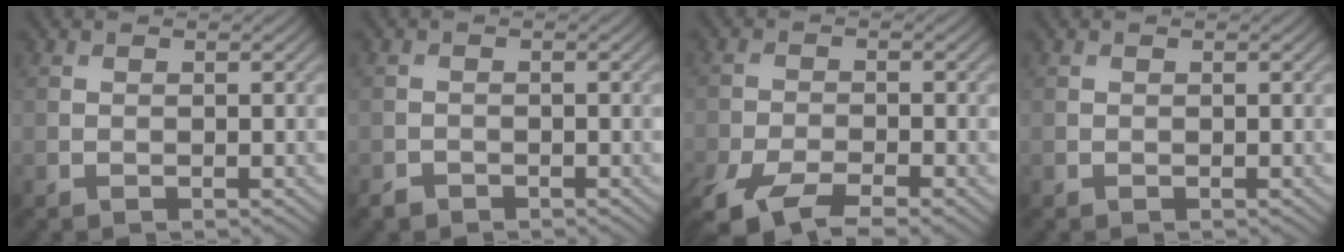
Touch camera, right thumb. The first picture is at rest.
{"total": 1.1, "force": [-1.0, 0.5, 0.1], "torque": [-0.003, -0.002, -0.021]}
{"total": 8.1, "force": [-5.5, 2.9, 5.2], "torque": [-0.105, -0.020, -0.103]}
{"total": 0.0}